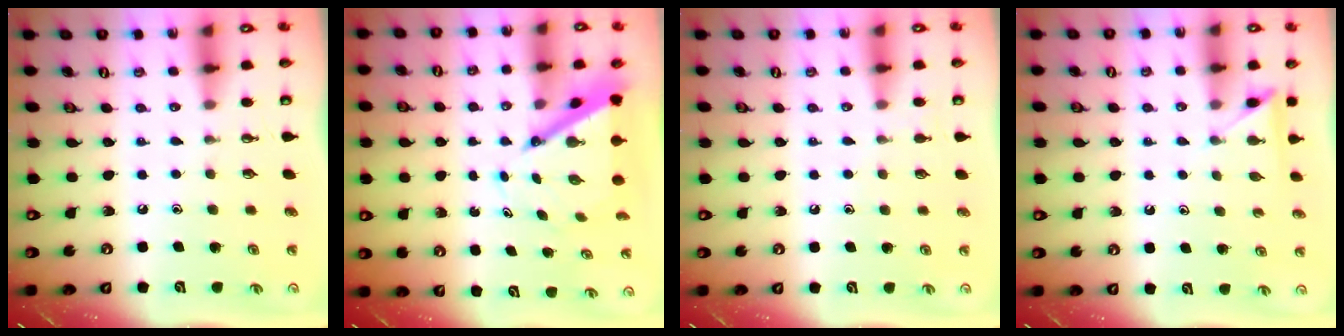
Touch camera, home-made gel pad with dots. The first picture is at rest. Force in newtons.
{"total": 6.8, "press": 6.8, "slide": 0.4}
{"total": 4.0, "press": 4.0, "slide": 0.5}
{"total": 4.7, "press": 4.6, "slide": 0.6}